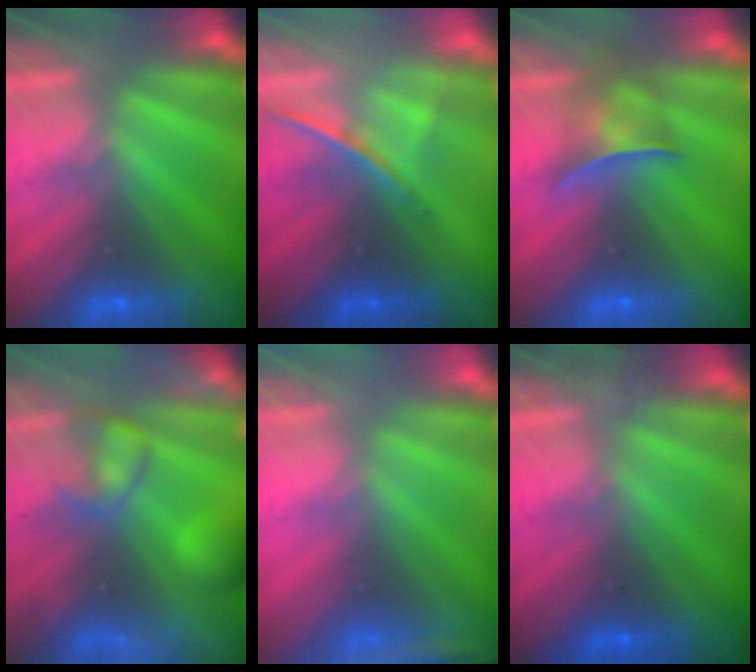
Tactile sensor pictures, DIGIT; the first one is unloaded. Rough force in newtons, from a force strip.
{"total": 1.7}
{"total": 8.4}
{"total": 6.6}
{"total": 2.7}
{"total": 1.6}